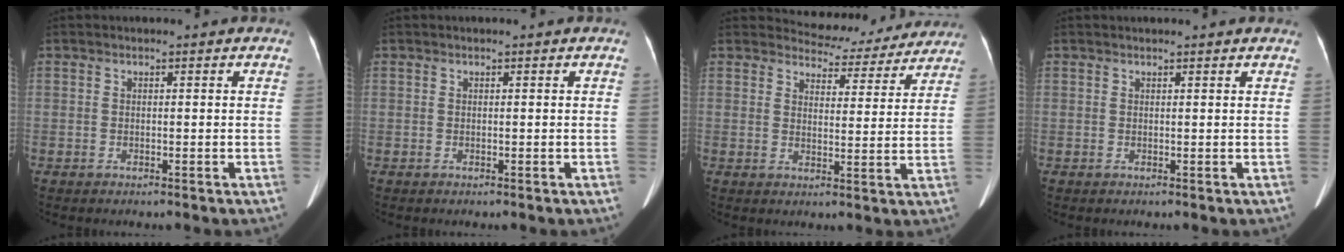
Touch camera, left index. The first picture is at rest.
{"total": 0.0}
{"total": 10.6, "force": [10.1, 3.2, 0.6], "torque": [0.008, -0.003, 0.112]}
{"total": 2.9, "force": [2.7, 0.0, 0.9], "torque": [-0.013, 0.019, 0.026]}